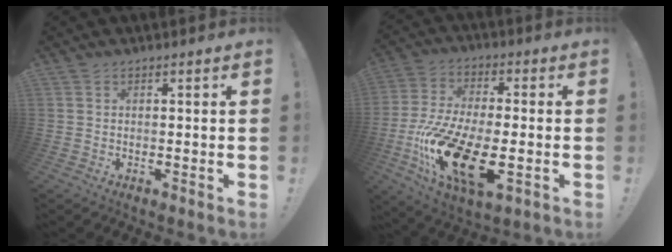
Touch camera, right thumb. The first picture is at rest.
{"total": 20.5, "force": [-6.5, 8.6, 17.4], "torque": [-0.348, 0.018, -0.099]}